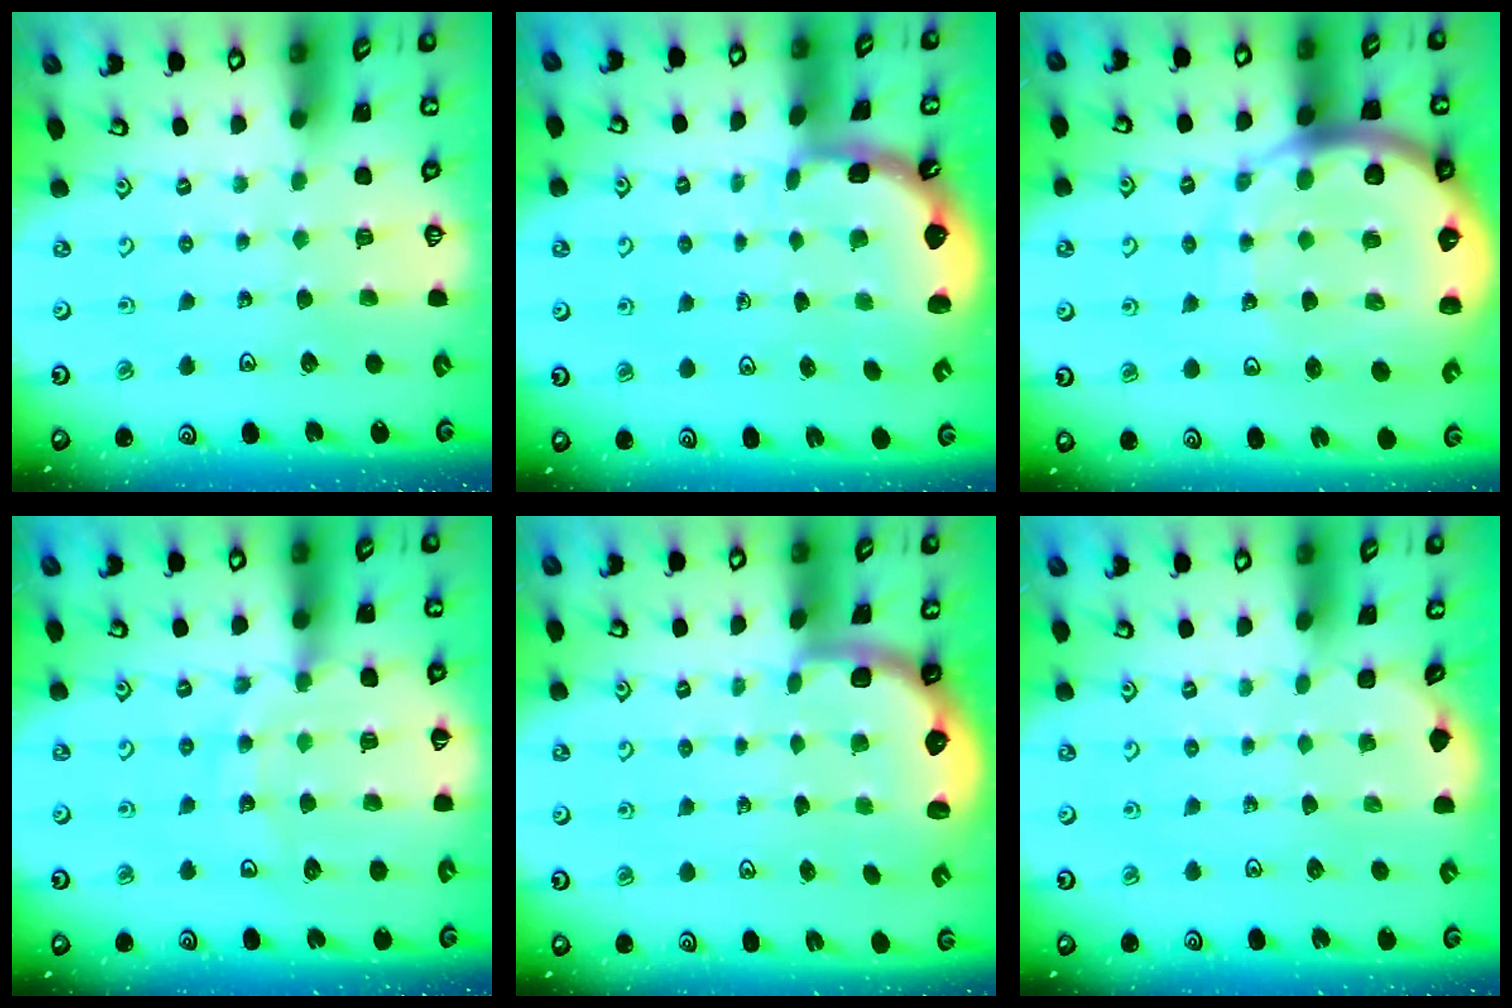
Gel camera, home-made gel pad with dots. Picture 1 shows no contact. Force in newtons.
{"total": 2.3, "press": 1.7, "slide": 1.6}
{"total": 17.4, "press": 17.3, "slide": 2.0}
{"total": 12.6, "press": 12.2, "slide": 3.1}
{"total": 3.0, "press": 2.1, "slide": 2.1}
{"total": 0.9, "press": 0.9, "slide": 0.1}